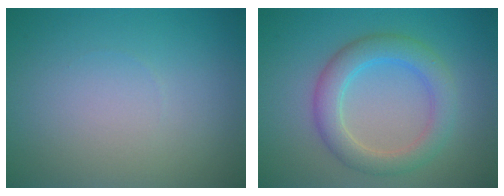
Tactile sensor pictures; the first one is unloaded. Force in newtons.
{"total": 4.3, "press": 4.3, "slide": 0.3}